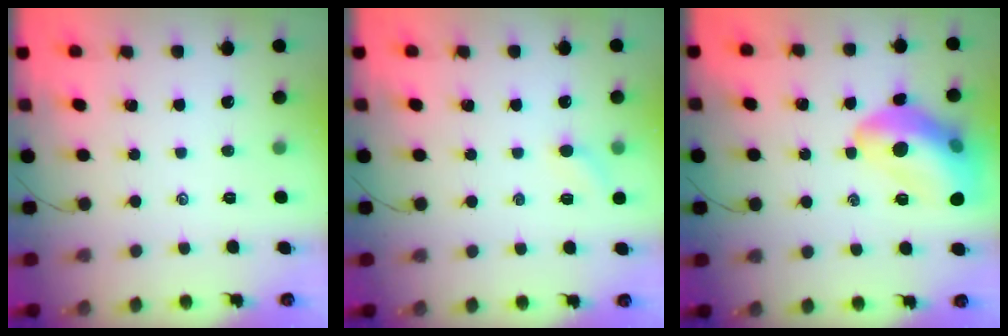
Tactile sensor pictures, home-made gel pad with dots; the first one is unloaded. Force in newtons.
{"total": 5.1, "press": 5.0, "slide": 1.4}
{"total": 16.4, "press": 16.3, "slide": 2.4}